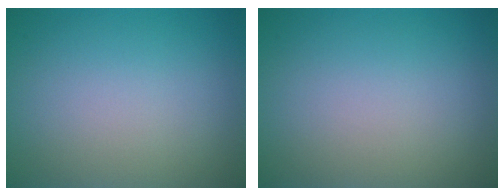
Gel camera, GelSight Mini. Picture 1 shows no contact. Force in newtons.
{"total": 0.0}